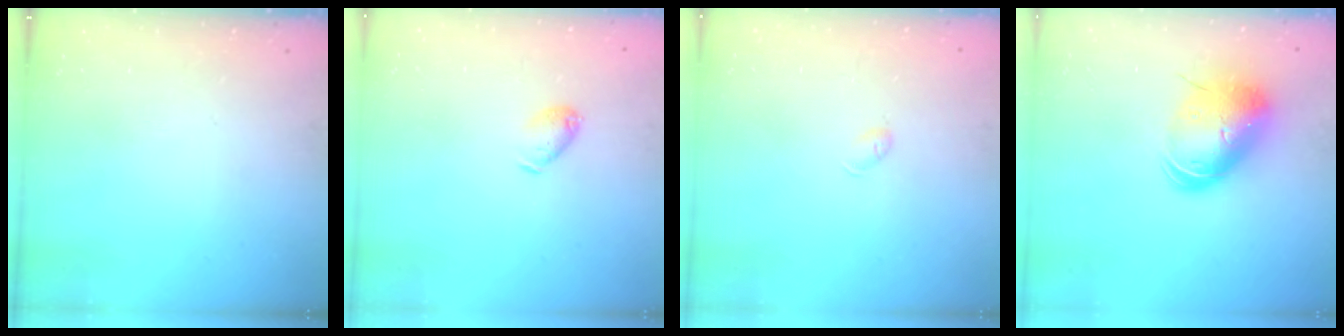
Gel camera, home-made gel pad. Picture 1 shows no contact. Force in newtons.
{"total": 6.1, "press": 6.1, "slide": 0.5}
{"total": 3.3, "press": 3.2, "slide": 0.7}
{"total": 13.7, "press": 13.6, "slide": 2.1}